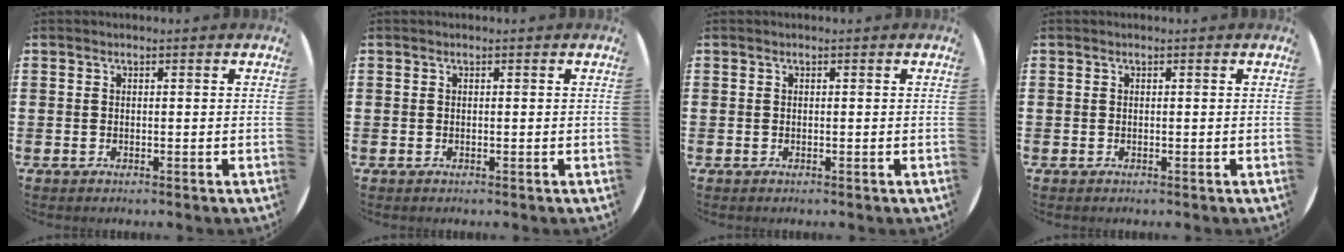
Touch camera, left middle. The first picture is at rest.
{"total": 0.0}
{"total": 0.0}
{"total": 0.0}